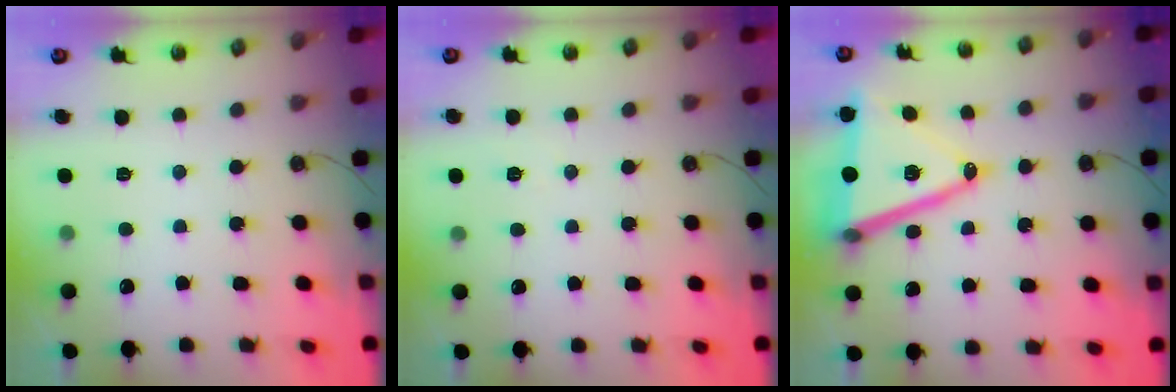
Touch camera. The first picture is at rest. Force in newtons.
{"total": 5.6, "press": 3.6, "slide": 4.4}
{"total": 19.9, "press": 19.5, "slide": 3.8}